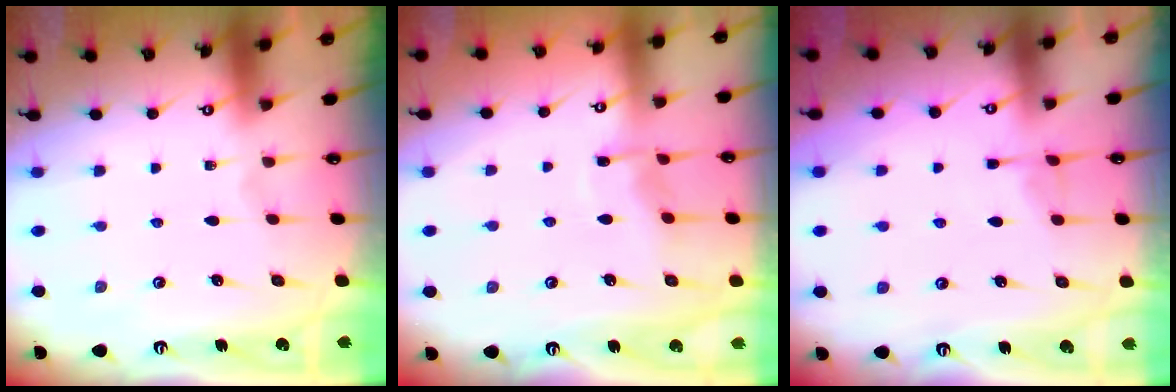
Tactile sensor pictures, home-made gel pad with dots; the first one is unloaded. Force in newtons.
{"total": 5.7, "press": 5.6, "slide": 0.6}
{"total": 3.8, "press": 3.8, "slide": 0.5}